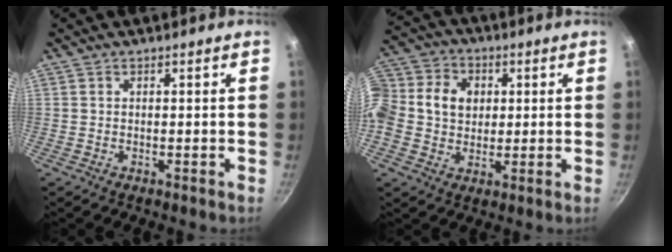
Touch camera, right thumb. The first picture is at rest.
{"total": 17.1, "force": [1.9, 14.2, 9.3], "torque": [-0.195, 0.033, 0.019]}